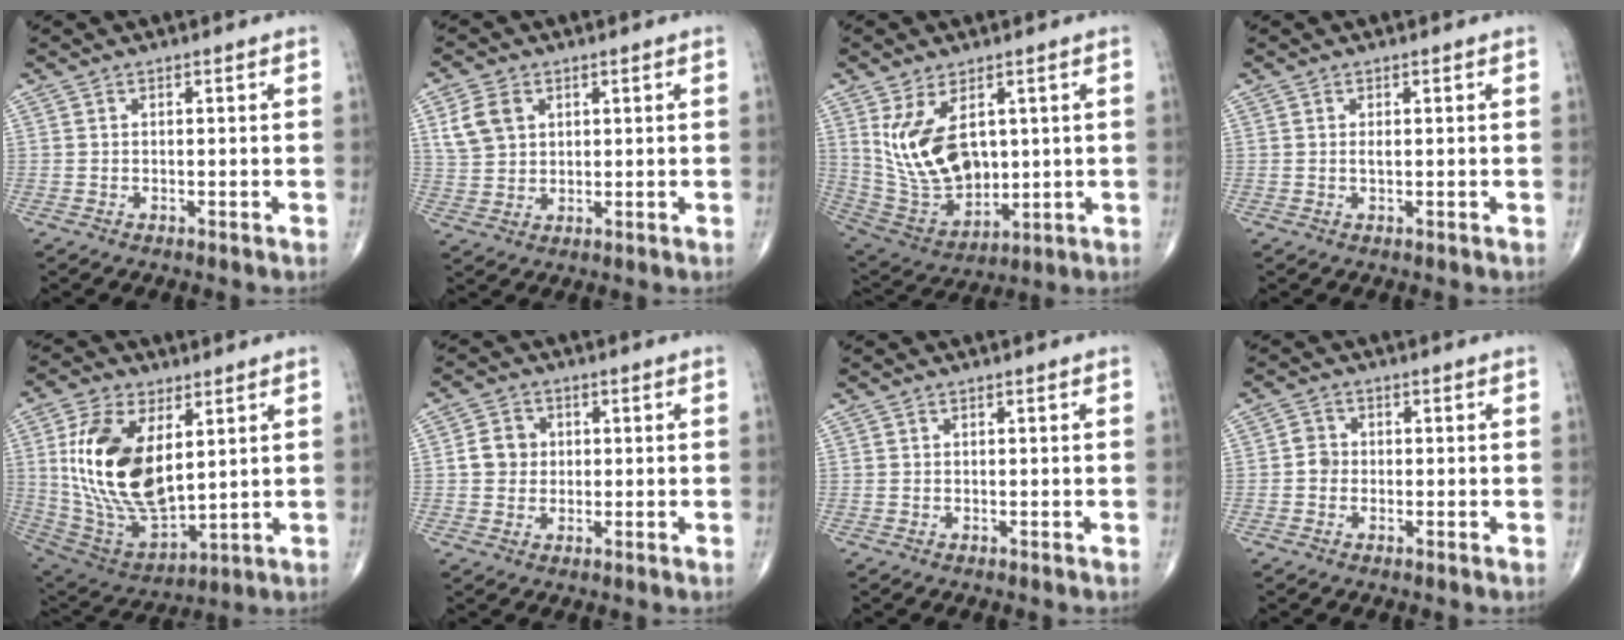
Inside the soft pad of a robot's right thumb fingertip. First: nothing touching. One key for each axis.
{"total": 6.6, "fx": 2.5, "fy": 4.9, "fz": 3.7, "tx": -0.061, "ty": -0.004, "tz": 0.053}
{"total": 15.0, "fx": 3.7, "fy": 9.0, "fz": 11.5, "tx": -0.192, "ty": -0.022, "tz": 0.098}
{"total": 0.7, "fx": 0.1, "fy": 0.3, "fz": 0.6, "tx": -0.013, "ty": -0.002, "tz": 0.002}
{"total": 20.7, "fx": 4.7, "fy": 11.1, "fz": 16.9, "tx": -0.316, "ty": -0.027, "tz": 0.102}
{"total": 5.0, "fx": 0.4, "fy": 4.5, "fz": 2.1, "tx": -0.018, "ty": 0.005, "tz": 0.002}
{"total": 0.0}
{"total": 2.4, "fx": -0.4, "fy": 2.1, "fz": 0.9, "tx": -0.004, "ty": 0.007, "tz": -0.012}